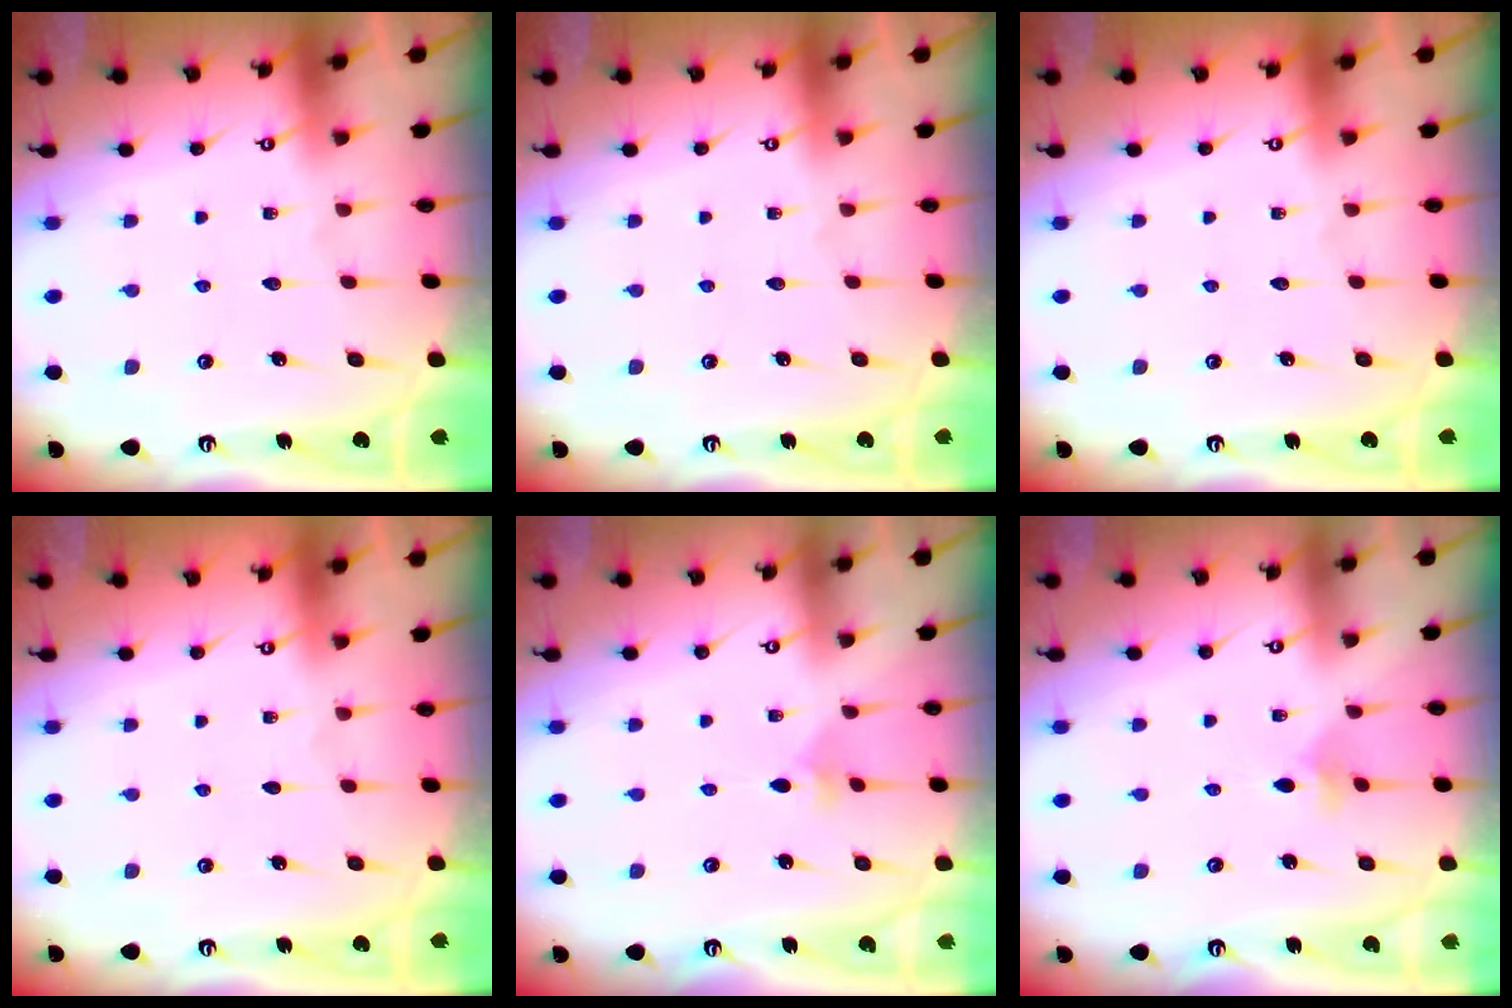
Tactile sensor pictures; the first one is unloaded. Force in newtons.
{"total": 0.0}
{"total": 0.0}
{"total": 0.0}
{"total": 2.2, "press": 2.2, "slide": 0.6}
{"total": 3.7, "press": 3.7, "slide": 0.6}